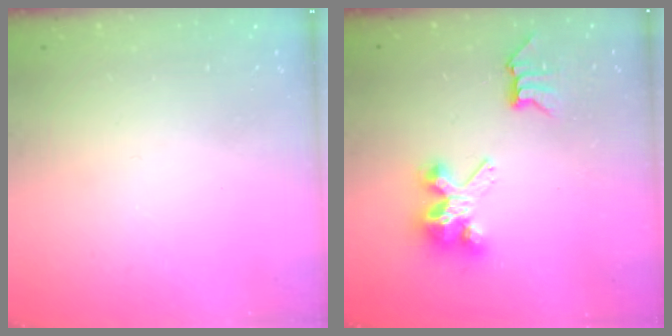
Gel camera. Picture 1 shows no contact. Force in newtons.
{"total": 7.6, "press": 7.6, "slide": 0.2}